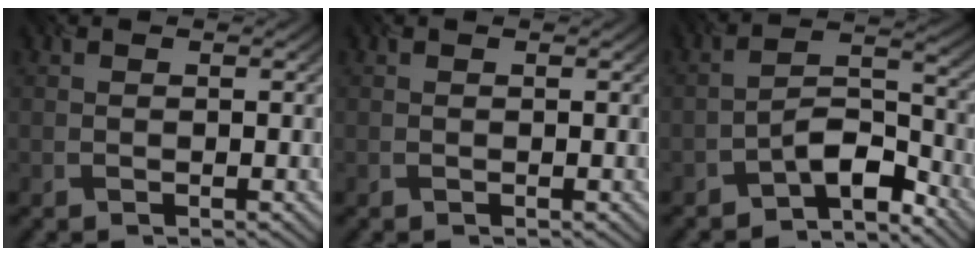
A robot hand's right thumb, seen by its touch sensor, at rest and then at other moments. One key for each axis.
{"total": 0.0}
{"total": 8.0, "fx": -6.4, "fy": 2.8, "fz": 3.9, "tx": -0.048, "ty": 0.012, "tz": -0.120}